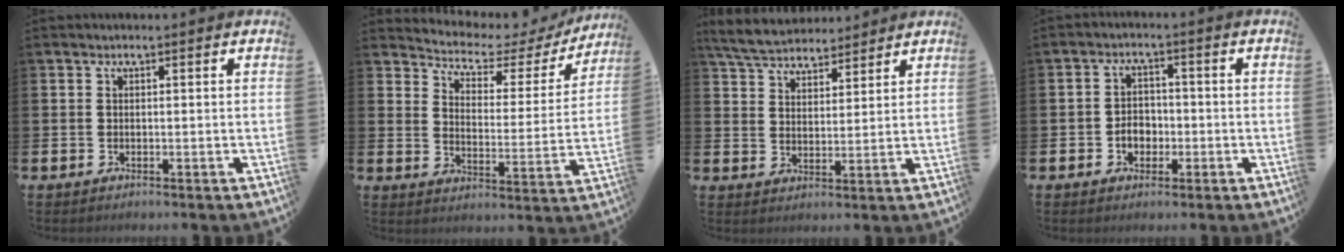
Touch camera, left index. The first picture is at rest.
{"total": 4.3, "force": [3.8, 1.8, 0.9], "torque": [-0.047, -0.030, 0.055]}
{"total": 5.9, "force": [5.7, 1.4, 0.9], "torque": [-0.045, -0.020, 0.105]}
{"total": 3.0, "force": [-0.9, 2.4, 1.6], "torque": [-0.016, -0.003, -0.025]}